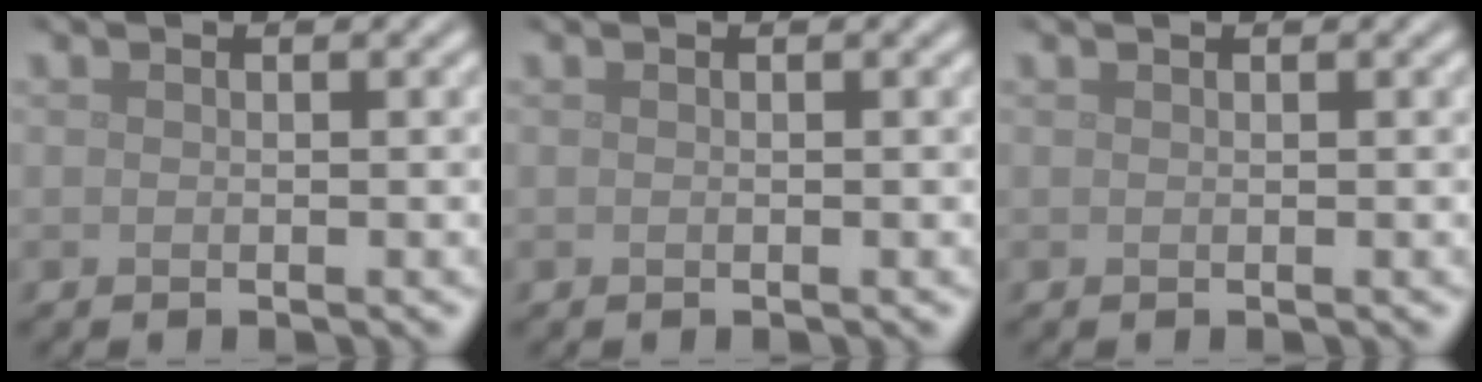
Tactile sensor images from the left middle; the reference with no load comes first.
{"total": 0.0}
{"total": 0.0}